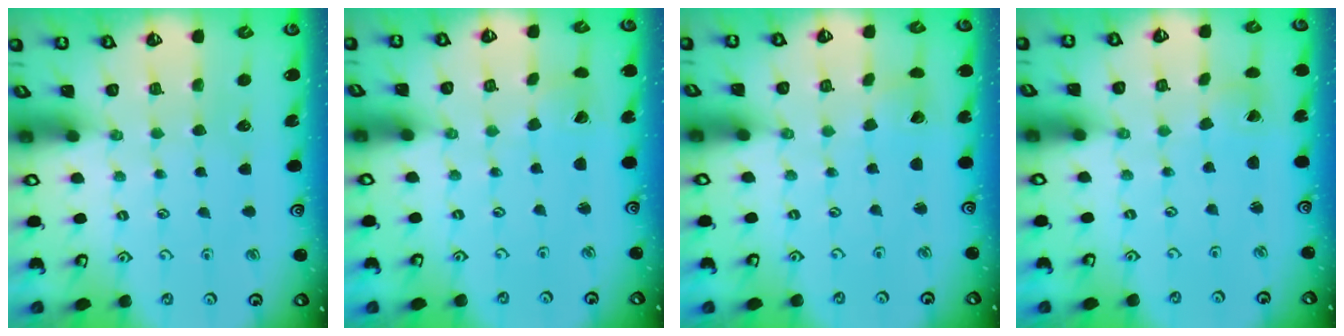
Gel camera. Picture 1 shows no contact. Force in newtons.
{"total": 1.7, "press": 1.7, "slide": 0.1}
{"total": 2.6, "press": 2.6, "slide": 0.3}
{"total": 1.0, "press": 1.0, "slide": 0.0}